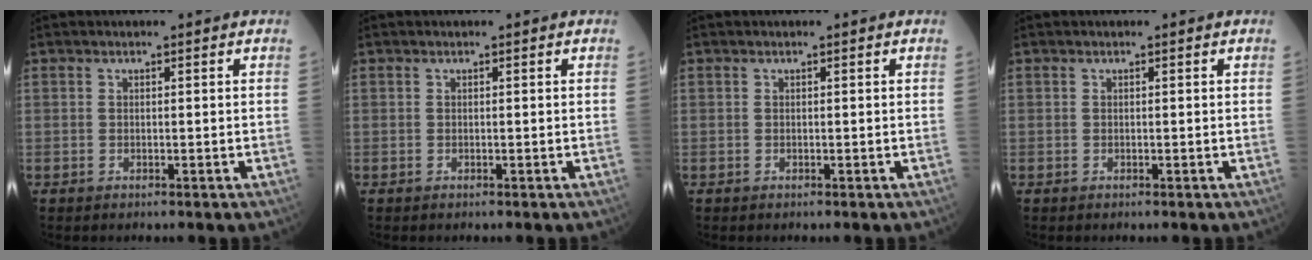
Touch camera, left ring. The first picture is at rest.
{"total": 0.0}
{"total": 0.0}
{"total": 0.0}